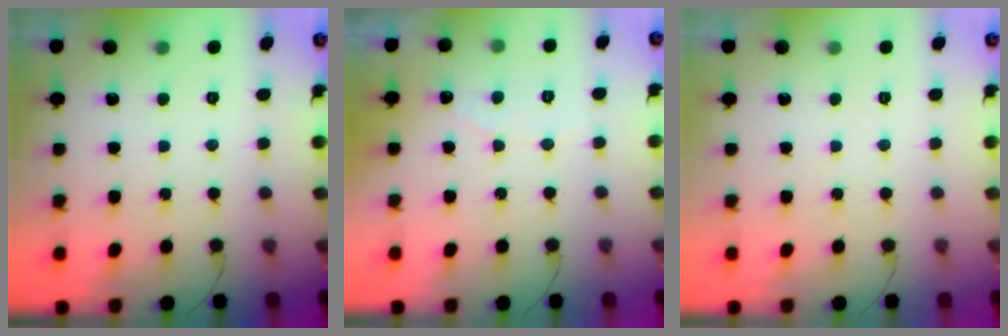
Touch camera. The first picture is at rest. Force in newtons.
{"total": 2.5, "press": 2.5, "slide": 0.1}
{"total": 0.0}